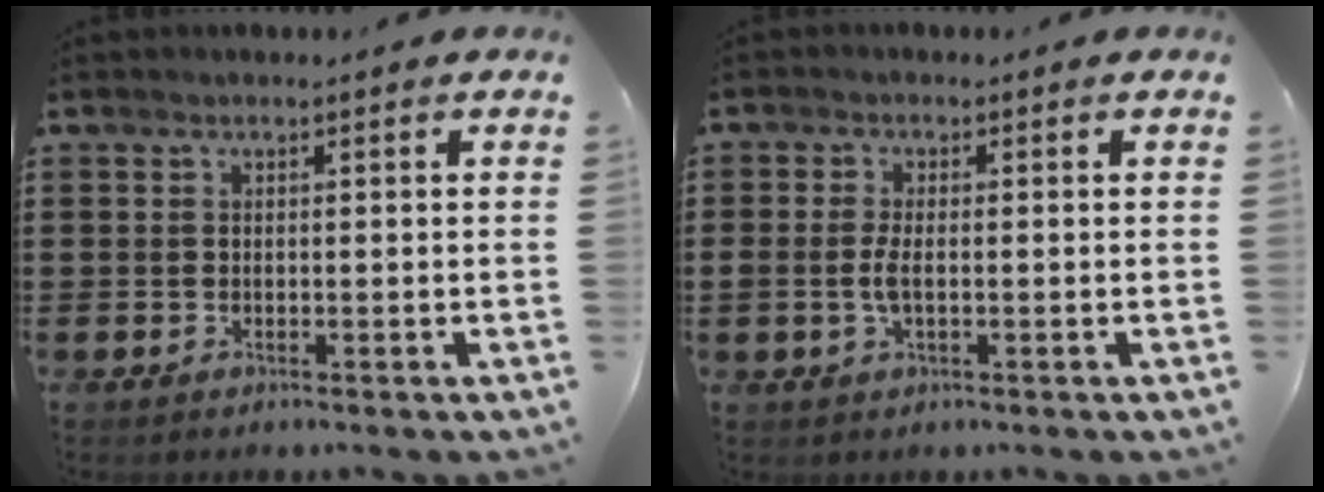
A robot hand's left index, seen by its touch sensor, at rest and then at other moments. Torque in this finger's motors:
{"motor_torque": [0.48, 0.01, 0.13, 0.03]}